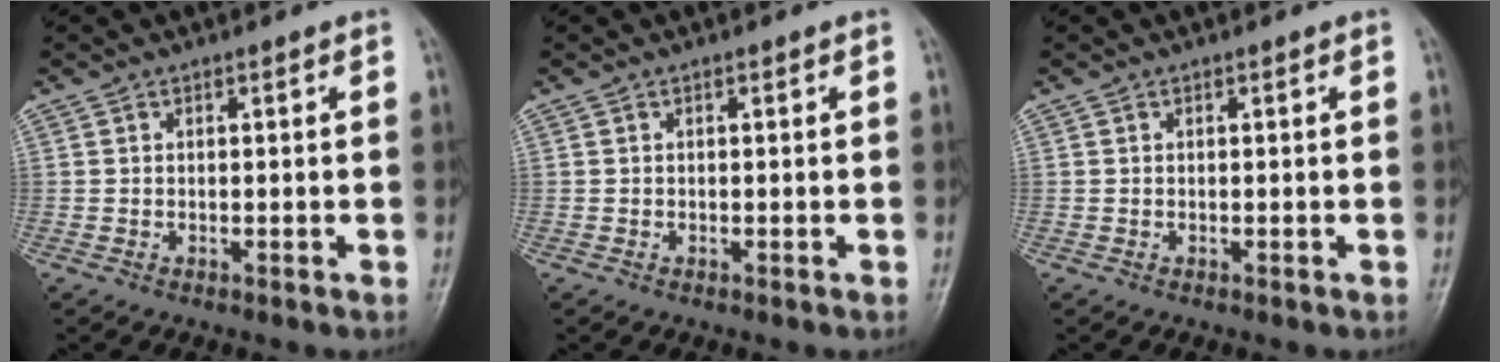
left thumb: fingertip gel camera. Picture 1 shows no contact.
{"total": 0.0}
{"total": 0.0}